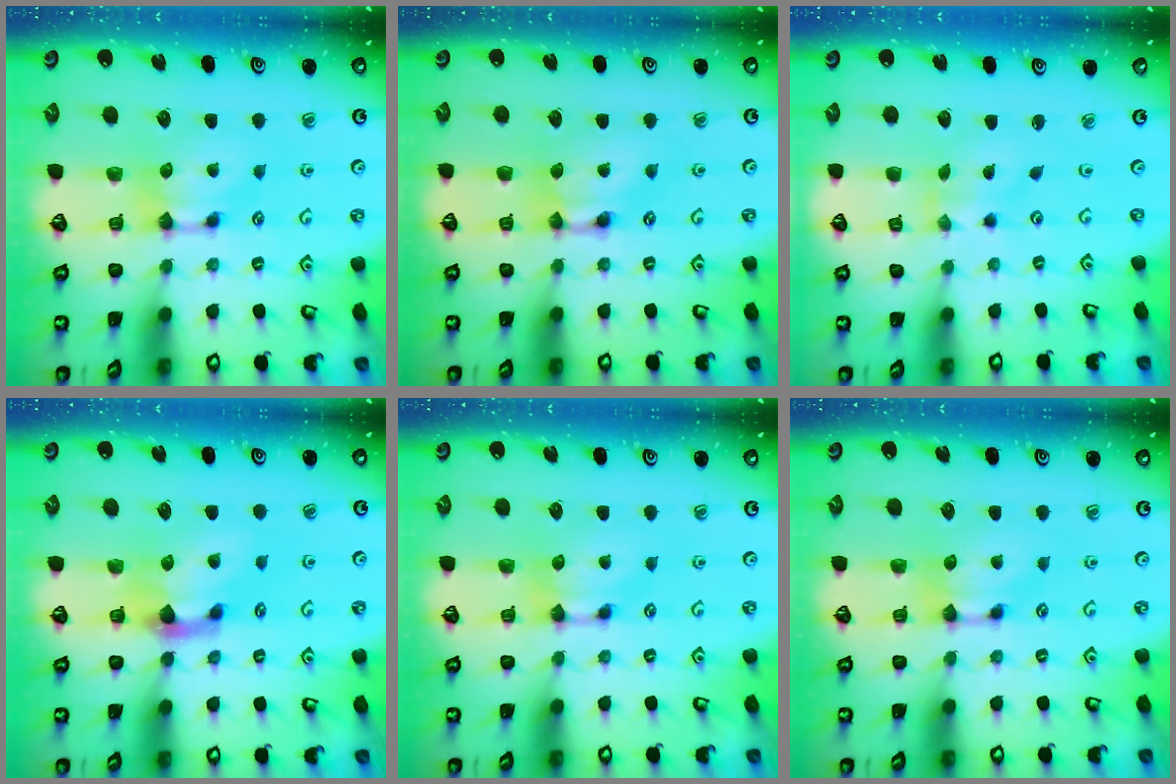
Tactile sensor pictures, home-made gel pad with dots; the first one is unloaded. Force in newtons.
{"total": 1.8, "press": 1.8, "slide": 0.1}
{"total": 1.7, "press": 1.3, "slide": 1.1}
{"total": 2.6, "press": 2.0, "slide": 1.7}
{"total": 0.0}
{"total": 0.0}